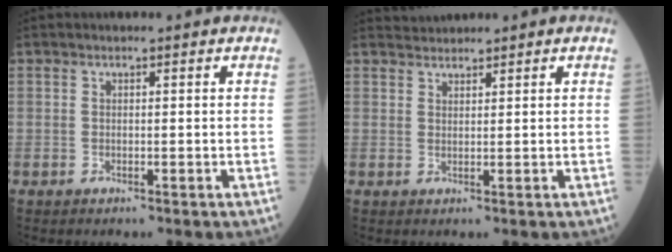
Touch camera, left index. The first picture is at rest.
{"total": 1.5, "force": [1.4, -0.1, -0.4], "torque": [-0.003, 0.014, 0.034]}